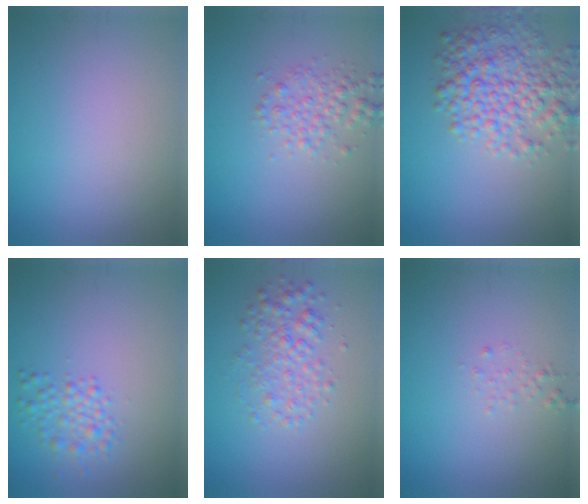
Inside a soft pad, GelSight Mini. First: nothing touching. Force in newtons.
{"total": 2.4, "press": 2.4, "slide": 0.0}
{"total": 6.4, "press": 6.4, "slide": 0.2}
{"total": 2.3, "press": 2.3, "slide": 0.1}
{"total": 3.0, "press": 3.0, "slide": 0.0}
{"total": 0.8, "press": 0.8, "slide": 0.1}